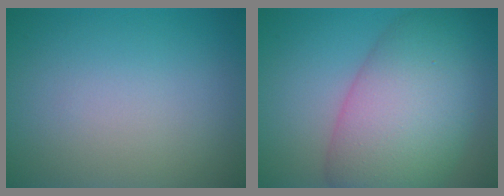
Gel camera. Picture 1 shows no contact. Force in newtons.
{"total": 11.1, "press": 11.1, "slide": 0.2}